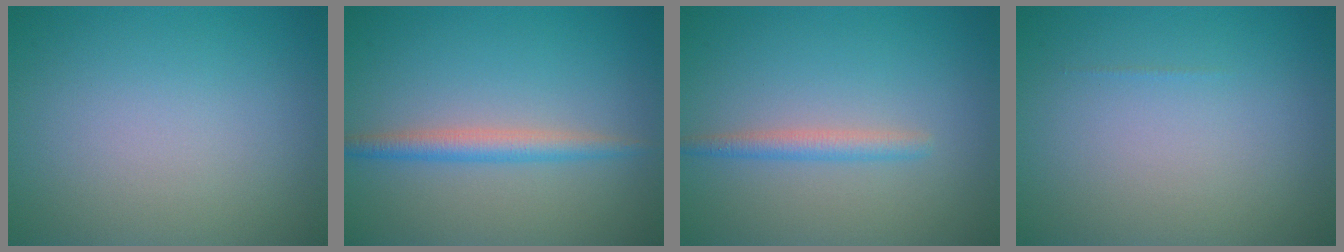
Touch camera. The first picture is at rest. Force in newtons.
{"total": 2.3, "press": 2.3, "slide": 0.1}
{"total": 1.7, "press": 1.7, "slide": 0.1}
{"total": 0.0}